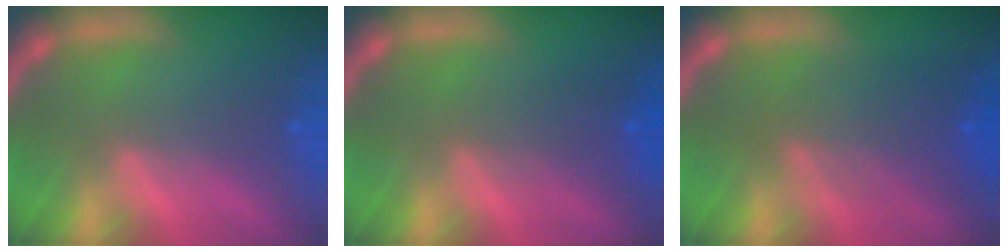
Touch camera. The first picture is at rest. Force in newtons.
{"total": 2.5}
{"total": 5.0}